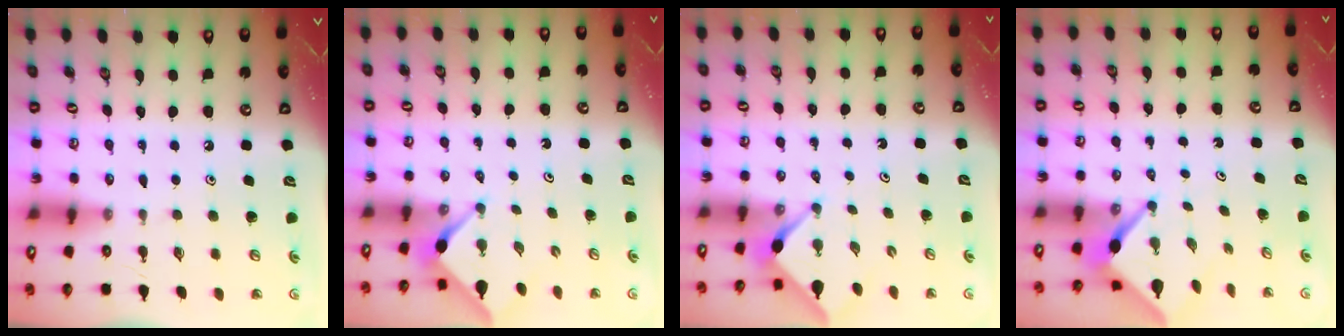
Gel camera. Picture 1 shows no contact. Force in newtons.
{"total": 3.1, "press": 3.0, "slide": 0.3}
{"total": 2.9, "press": 2.9, "slide": 0.3}
{"total": 3.5, "press": 3.5, "slide": 0.1}